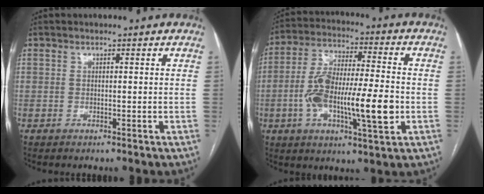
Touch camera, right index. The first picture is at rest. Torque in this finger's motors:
{"motor_torque": [1.10, -0.40, 0.76, 0.18]}